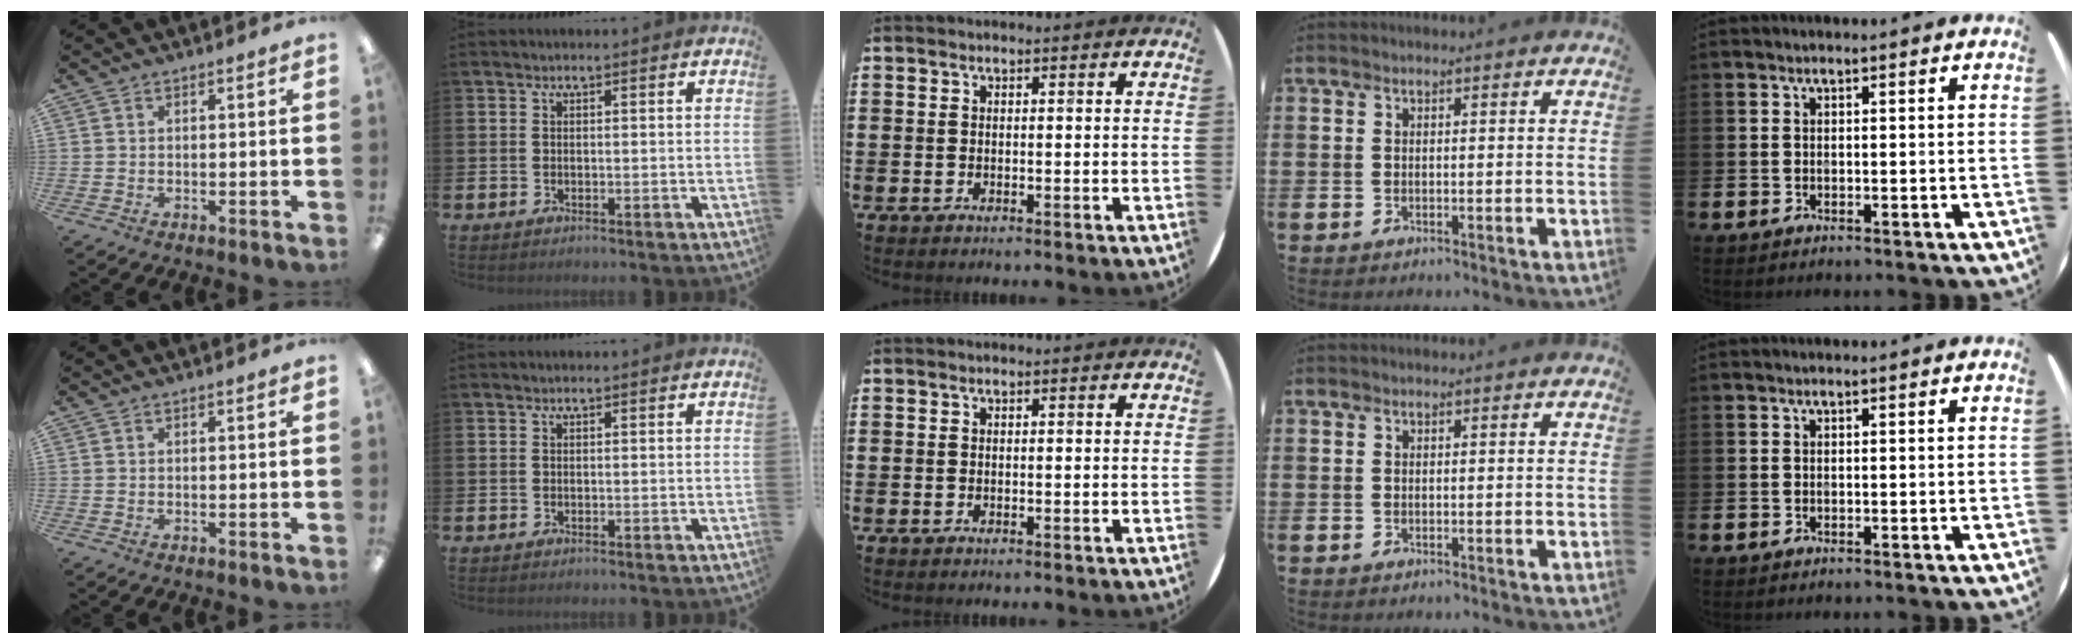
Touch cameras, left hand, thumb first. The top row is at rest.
{}